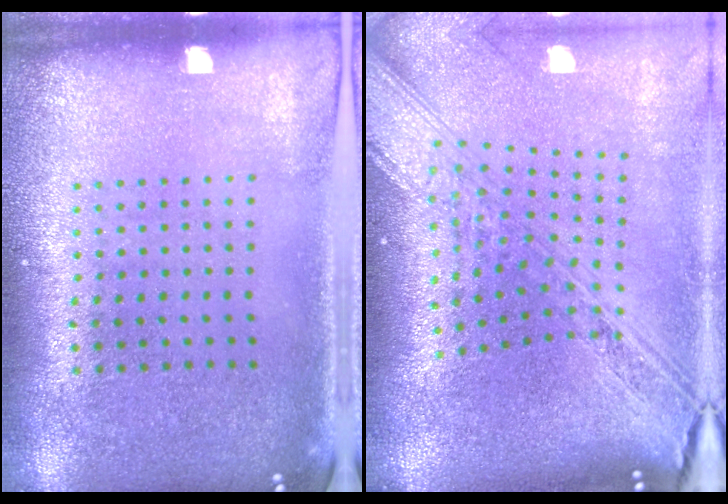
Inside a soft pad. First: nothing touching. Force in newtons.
{"total": 3.8, "press": 2.8, "slide": 2.6}